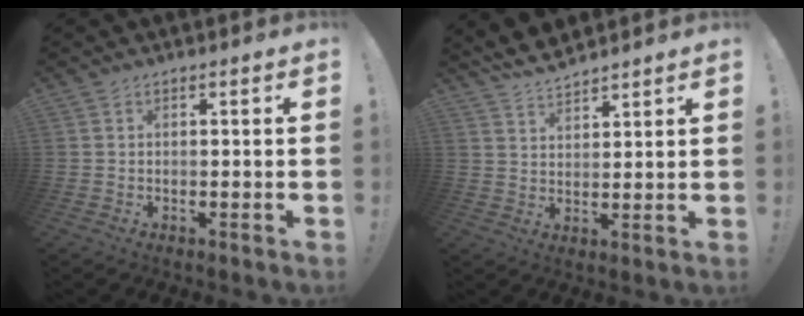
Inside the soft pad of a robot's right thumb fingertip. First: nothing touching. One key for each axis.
{"total": 6.0, "fx": 5.5, "fy": 1.6, "fz": 1.7, "tx": -0.040, "ty": -0.030, "tz": 0.105}